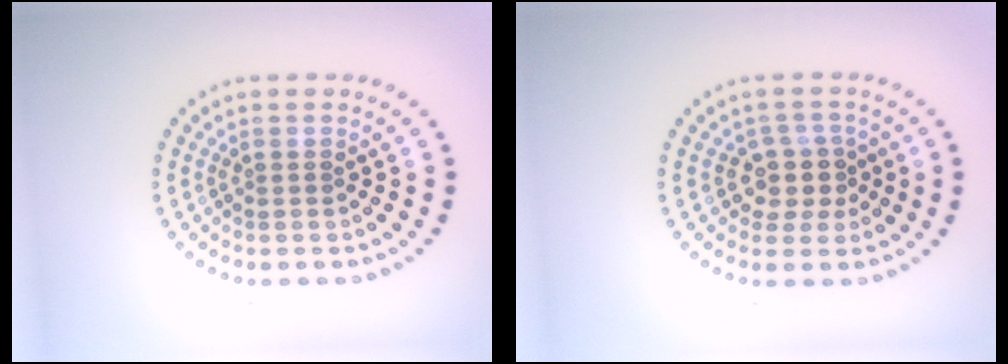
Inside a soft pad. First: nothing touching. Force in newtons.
{"total": 2.8, "press": 2.4, "slide": 1.5}